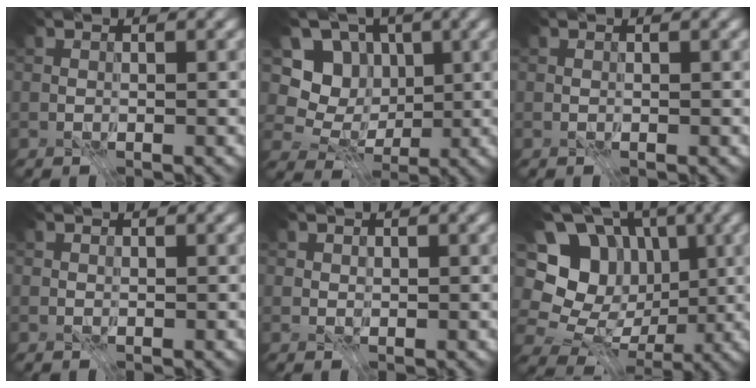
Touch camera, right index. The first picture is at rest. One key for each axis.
{"total": 7.0, "fx": 0.5, "fy": 6.2, "fz": 3.2, "tx": -0.057, "ty": 0.009, "tz": -0.017}
{"total": 0.0}
{"total": 0.0}
{"total": 0.9, "fx": 0.4, "fy": 0.7, "fz": 0.3, "tx": -0.007, "ty": -0.008, "tz": 0.017}
{"total": 12.6, "fx": 1.3, "fy": 10.9, "fz": 6.3, "tx": -0.127, "ty": 0.029, "tz": 0.004}